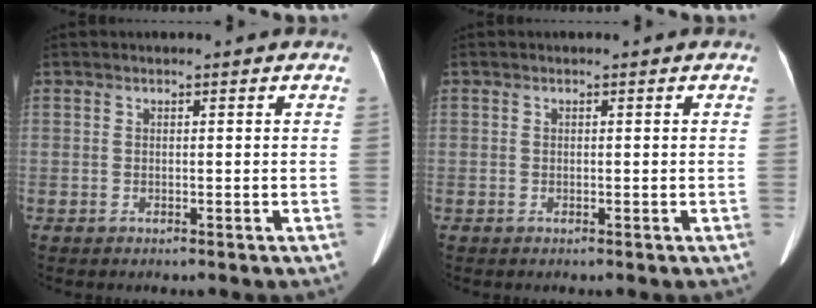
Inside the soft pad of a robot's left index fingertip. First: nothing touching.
{"total": 0.0}